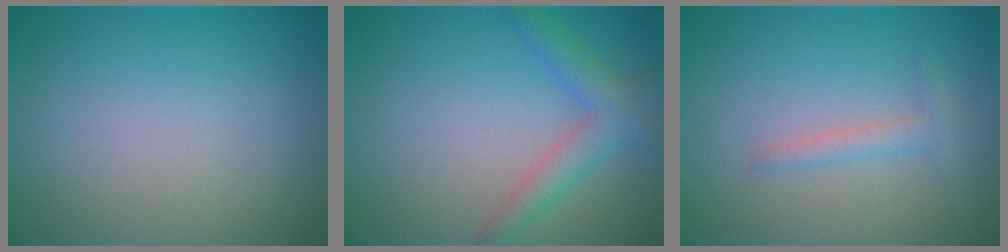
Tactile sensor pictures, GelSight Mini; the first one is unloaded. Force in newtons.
{"total": 3.2, "press": 3.2, "slide": 0.0}
{"total": 1.6, "press": 1.6, "slide": 0.1}